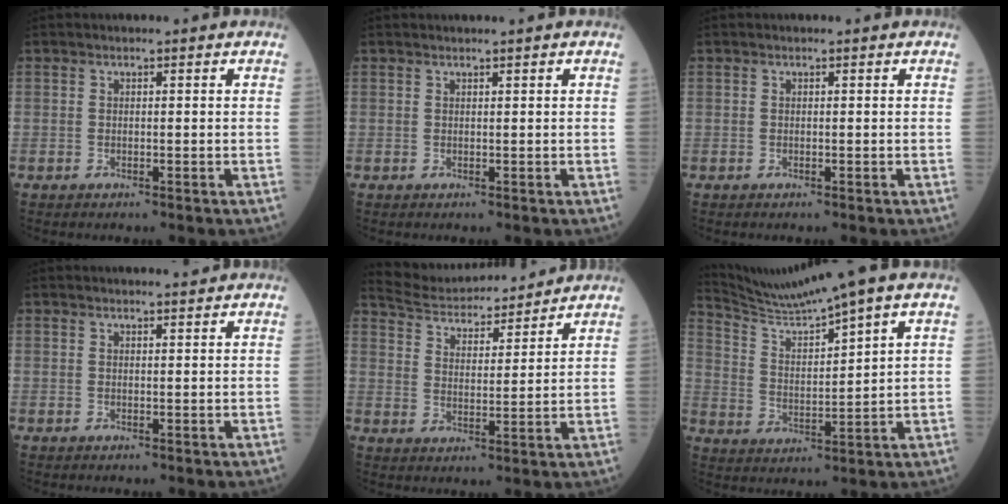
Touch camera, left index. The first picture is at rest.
{"total": 1.3, "force": [1.2, -0.1, 0.6], "torque": [-0.006, 0.012, 0.021]}
{"total": 0.0}
{"total": 1.7, "force": [1.7, 0.0, 0.4], "torque": [-0.007, 0.004, 0.026]}
{"total": 12.8, "force": [12.3, 2.0, 2.7], "torque": [-0.049, 0.014, 0.199]}
{"total": 9.5, "force": [8.3, -2.0, 4.2], "torque": [-0.091, 0.004, 0.164]}